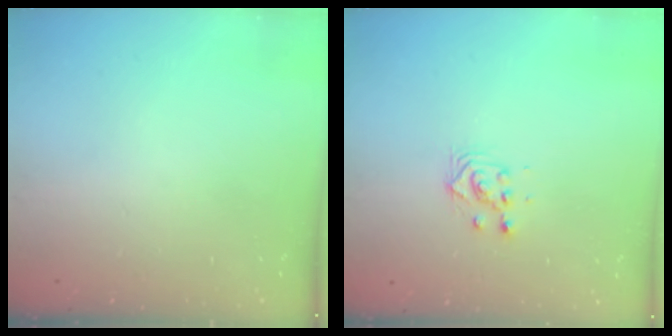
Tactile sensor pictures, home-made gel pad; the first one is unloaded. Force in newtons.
{"total": 2.8, "press": 2.8, "slide": 0.1}